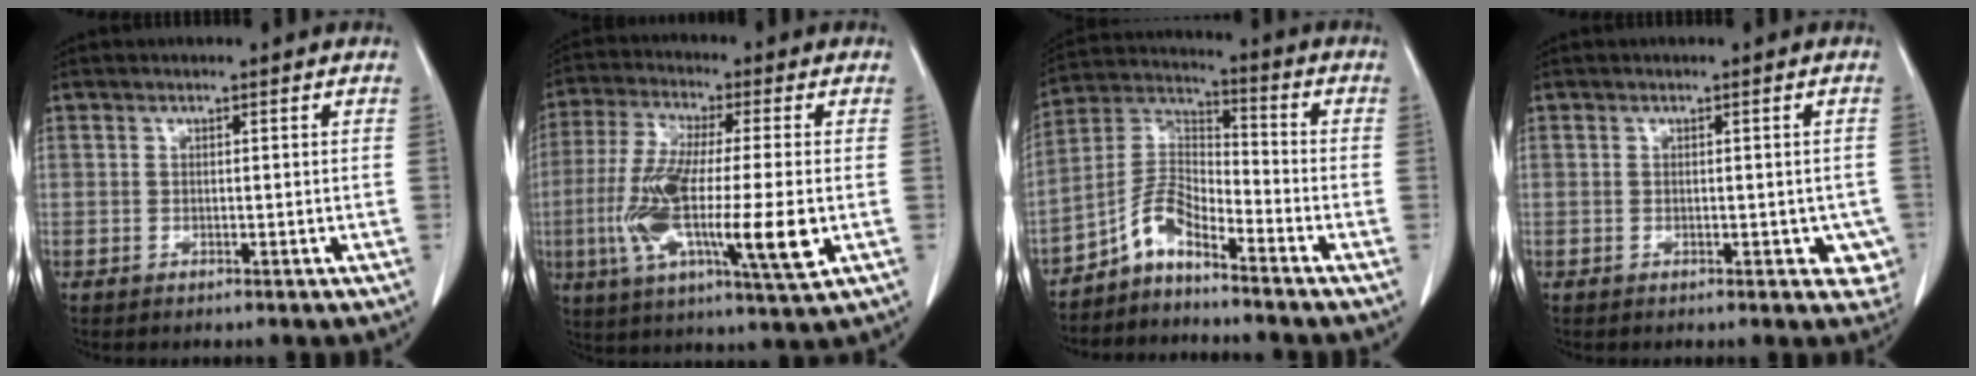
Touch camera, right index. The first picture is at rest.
{"total": 17.2, "force": [-2.9, 2.2, 16.8], "torque": [-0.318, -0.024, -0.050]}
{"total": 6.9, "force": [-5.4, 1.9, 3.8], "torque": [-0.081, 0.019, -0.111]}
{"total": 3.7, "force": [-0.8, 2.3, 2.8], "torque": [-0.003, 0.004, -0.004]}